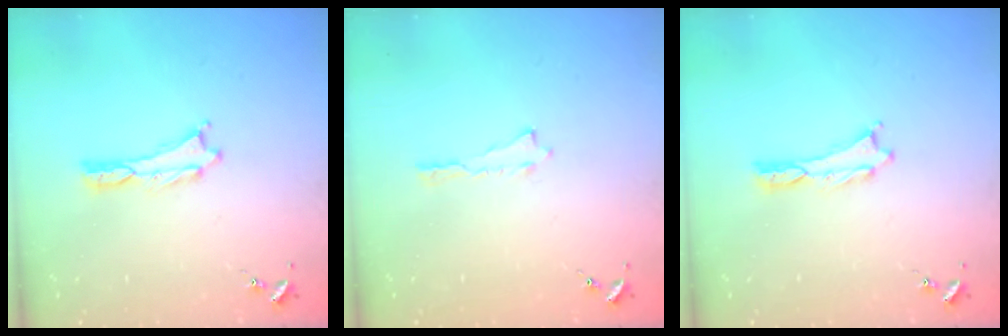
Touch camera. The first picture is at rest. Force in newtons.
{"total": 0.0}
{"total": 0.0}